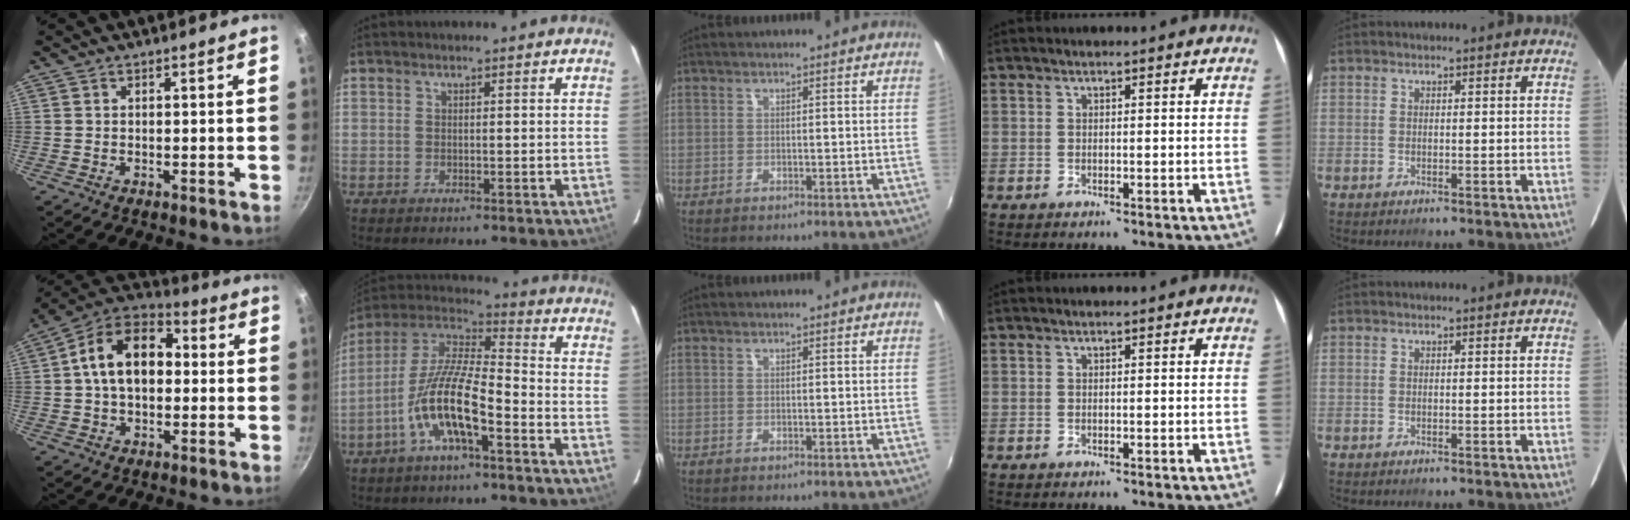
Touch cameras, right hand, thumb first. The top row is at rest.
{"thumb": {"total": 15.2, "force": [1.2, 10.1, 11.2], "torque": [-0.151, 0.033, -0.001]}, "index": {"total": 13.6, "force": [-6.2, 3.4, 11.6], "torque": [-0.232, -0.004, -0.123]}}